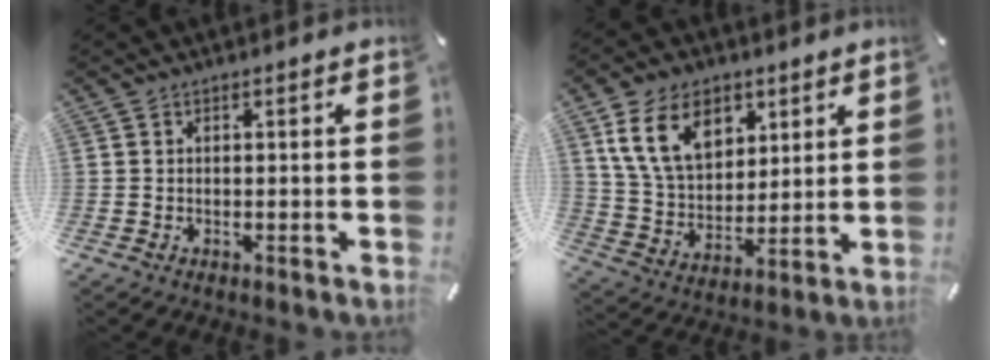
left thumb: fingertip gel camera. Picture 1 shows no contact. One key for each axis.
{"total": 13.9, "fx": 6.7, "fy": 9.6, "fz": 7.6, "tx": -0.164, "ty": -0.007, "tz": 0.126}